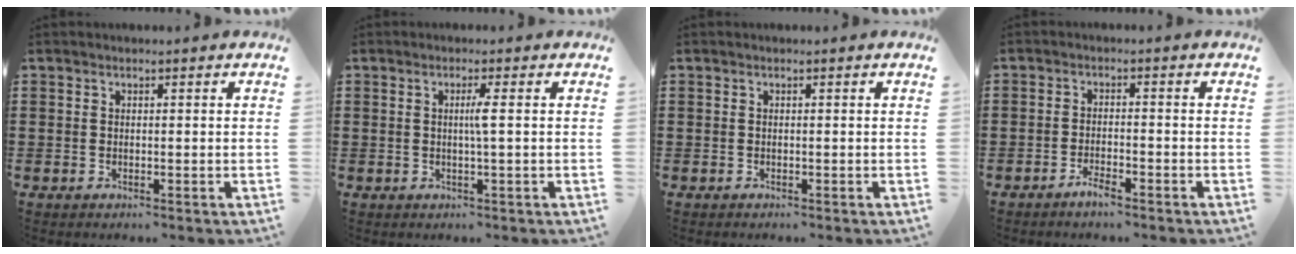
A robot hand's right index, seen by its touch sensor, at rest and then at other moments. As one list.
[{"total": 2.1, "force": [0.1, -0.4, 2.0], "torque": [-0.039, -0.005, -0.002]}, {"total": 0.0}, {"total": 2.2, "force": [-1.9, 0.2, 1.2], "torque": [-0.021, 0.001, -0.034]}]